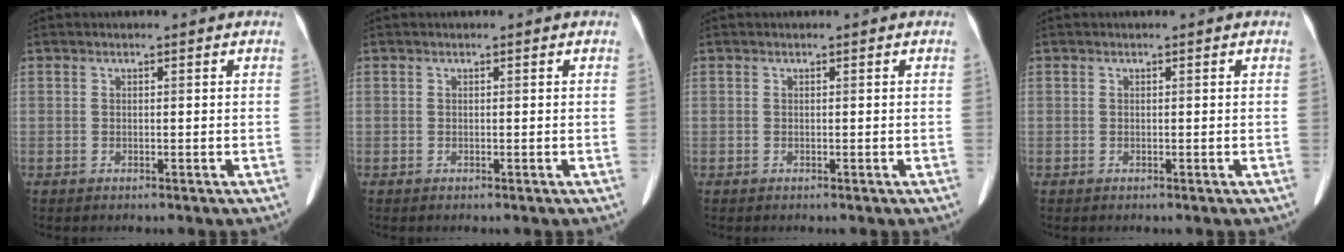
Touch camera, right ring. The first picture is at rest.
{"total": 0.0}
{"total": 0.0}
{"total": 0.0}